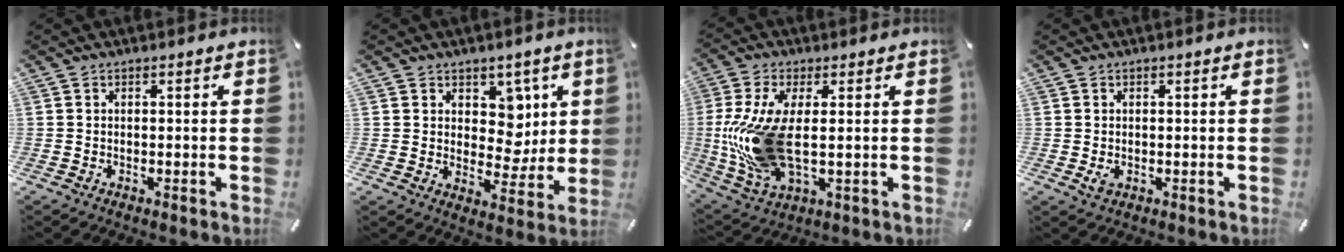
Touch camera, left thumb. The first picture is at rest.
{"total": 8.8, "force": [3.3, 7.4, 3.4], "torque": [-0.032, -0.028, 0.061]}
{"total": 15.4, "force": [0.5, 7.3, 13.6], "torque": [-0.309, -0.028, 0.010]}
{"total": 1.7, "force": [-0.2, 1.3, 1.1], "torque": [-0.018, 0.001, -0.002]}